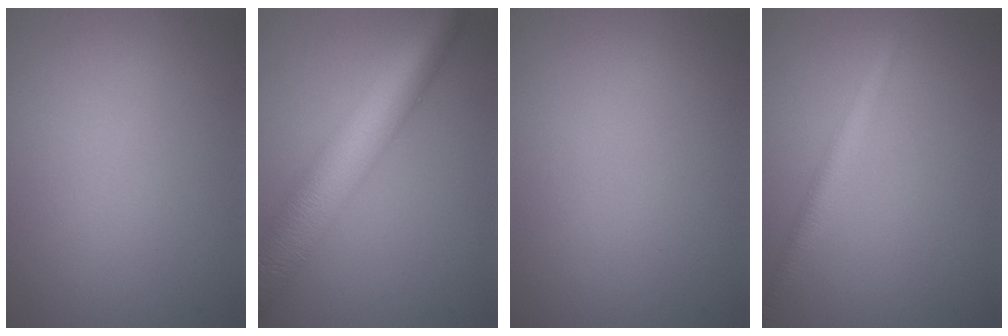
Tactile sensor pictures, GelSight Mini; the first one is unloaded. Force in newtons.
{"total": 9.0, "press": 9.0, "slide": 0.2}
{"total": 0.0}
{"total": 2.7, "press": 2.7, "slide": 0.1}